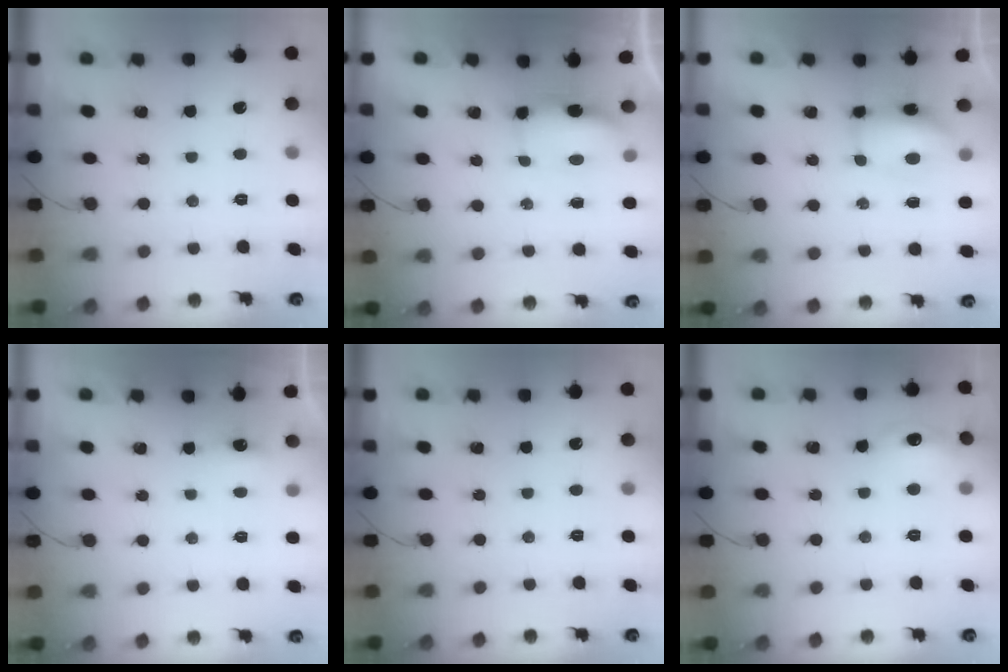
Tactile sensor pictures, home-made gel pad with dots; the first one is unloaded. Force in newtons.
{"total": 6.1, "press": 6.1, "slide": 0.6}
{"total": 8.2, "press": 7.5, "slide": 3.1}
{"total": 2.4, "press": 2.3, "slide": 0.6}
{"total": 0.0}
{"total": 9.0, "press": 8.9, "slide": 1.2}